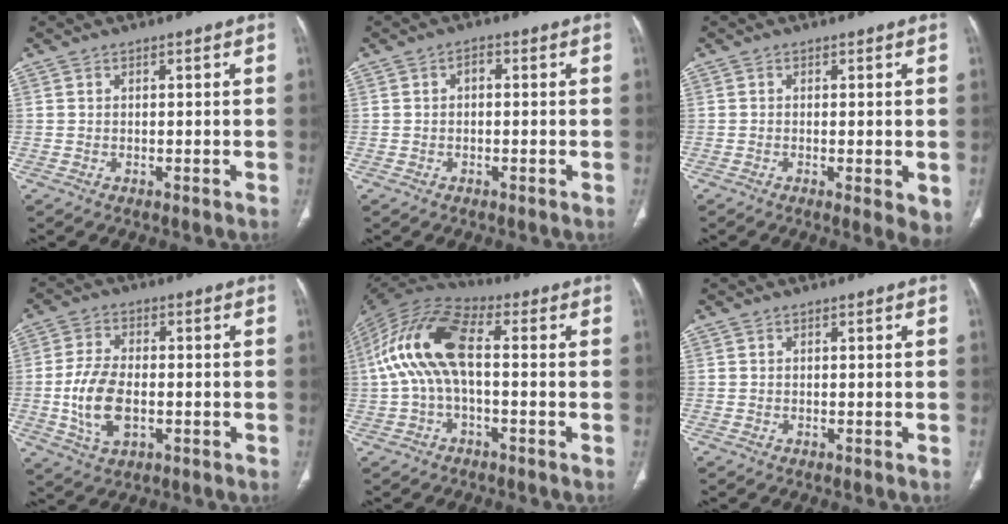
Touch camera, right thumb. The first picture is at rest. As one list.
[{"total": 1.6, "force": [0.1, 1.0, 1.2], "torque": [-0.019, 0.008, -0.002]}, {"total": 4.3, "force": [-0.9, 1.2, 4.0], "torque": [-0.058, -0.012, -0.014]}, {"total": 9.9, "force": [-1.6, 5.6, 8.0], "torque": [-0.159, 0.005, -0.028]}, {"total": 15.1, "force": [0.3, 7.0, 13.3], "torque": [-0.277, 0.042, -0.001]}, {"total": 0.0}]